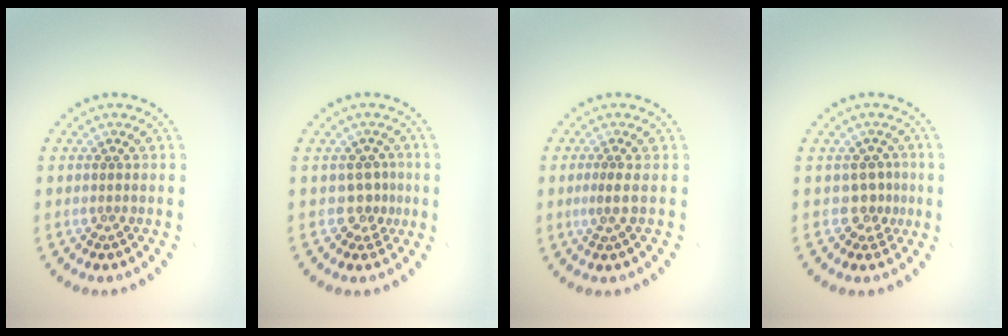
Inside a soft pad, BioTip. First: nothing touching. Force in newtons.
{"total": 2.1, "press": 1.4, "slide": 1.6}
{"total": 1.2, "press": 0.6, "slide": 1.0}
{"total": 2.1, "press": 1.4, "slide": 1.6}